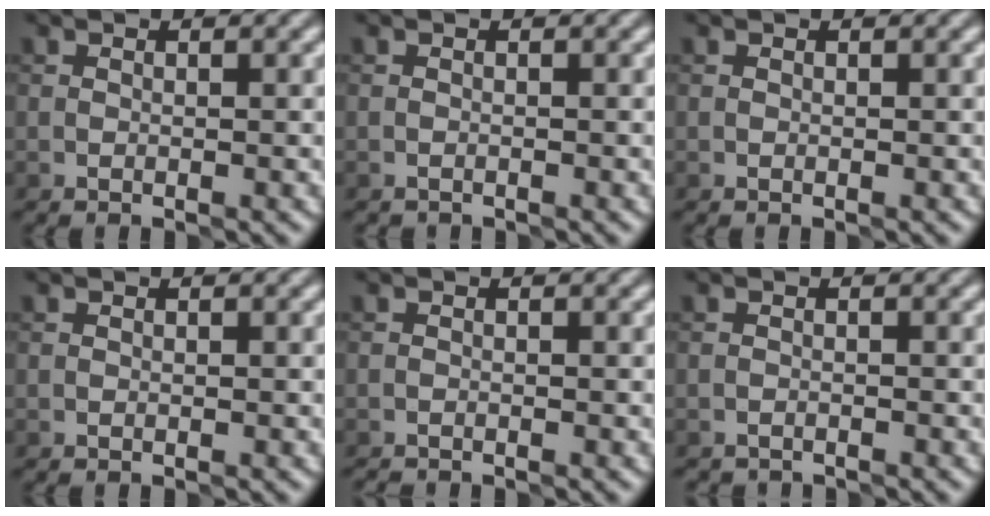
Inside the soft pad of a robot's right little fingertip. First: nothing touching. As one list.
[{"total": 0.6, "force": [-0.6, 0.0, -0.1], "torque": [0.004, 0.000, -0.009]}, {"total": 0.0}, {"total": 0.0}, {"total": 0.9, "force": [-0.9, -0.1, 0.1], "torque": [-0.003, -0.001, -0.018]}, {"total": 1.3, "force": [-1.3, 0.0, -0.2], "torque": [0.006, -0.003, -0.022]}]